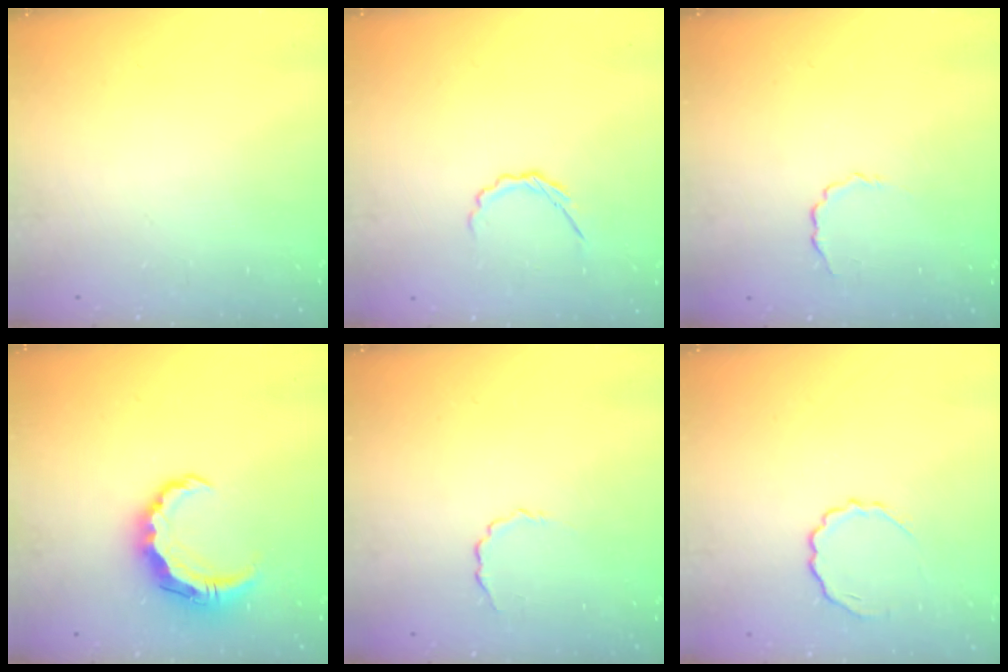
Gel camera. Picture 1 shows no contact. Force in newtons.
{"total": 3.0, "press": 2.9, "slide": 0.9}
{"total": 2.6, "press": 2.5, "slide": 0.8}
{"total": 7.0, "press": 7.0, "slide": 0.4}
{"total": 2.6, "press": 2.5, "slide": 0.8}
{"total": 5.7, "press": 5.6, "slide": 1.4}